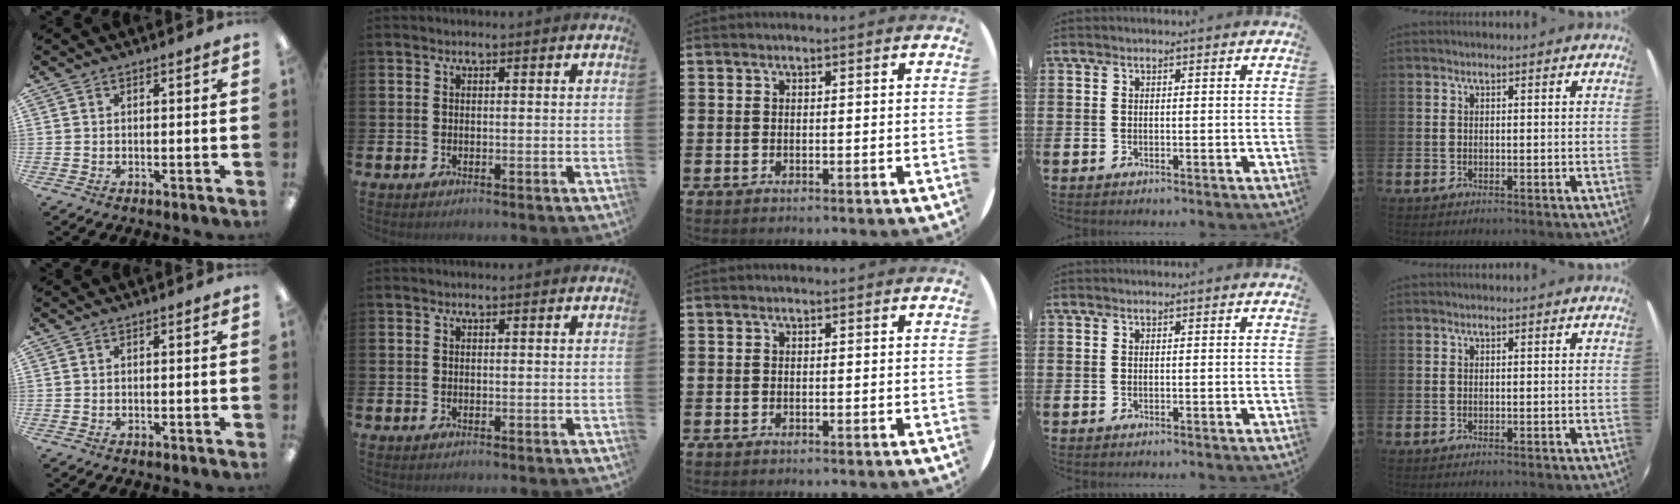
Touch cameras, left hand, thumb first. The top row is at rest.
{}